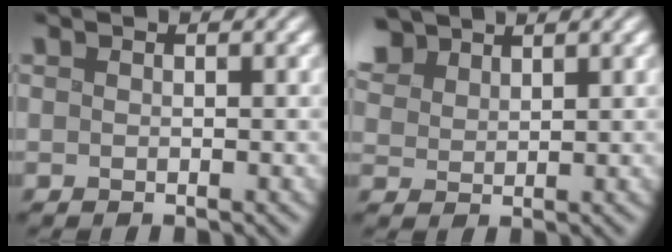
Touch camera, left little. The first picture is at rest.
{"total": 3.9, "force": [3.0, 2.1, 1.5], "torque": [-0.063, 0.006, 0.065]}